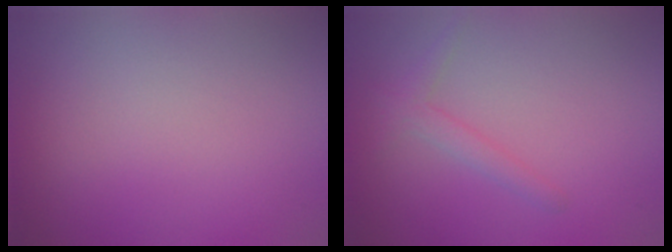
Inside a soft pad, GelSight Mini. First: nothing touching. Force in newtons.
{"total": 1.5, "press": 1.5, "slide": 0.1}